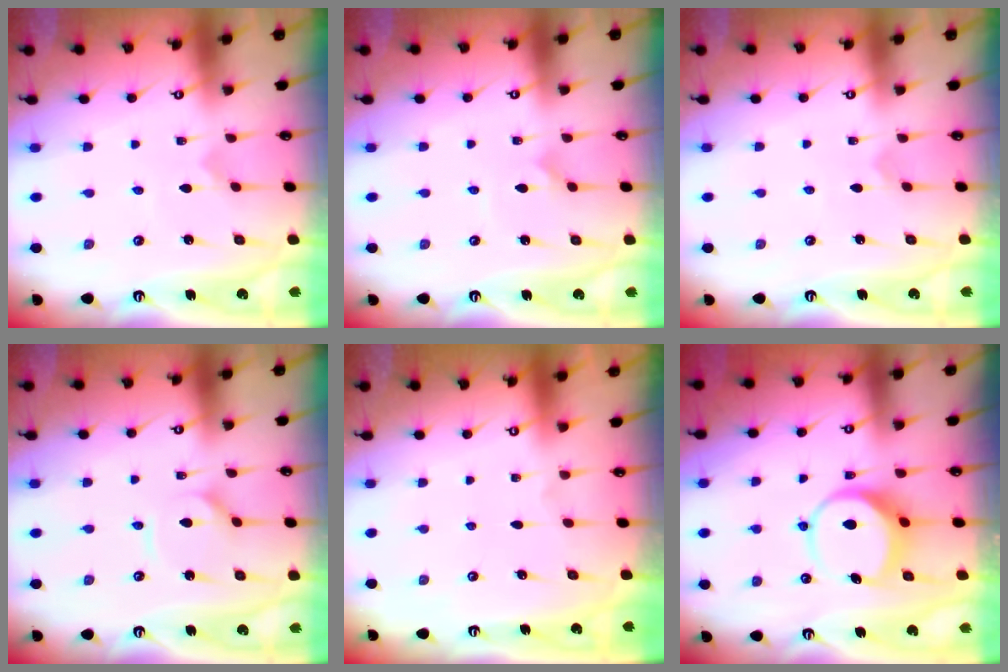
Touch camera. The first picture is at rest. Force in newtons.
{"total": 1.5, "press": 1.5, "slide": 0.1}
{"total": 2.3, "press": 2.3, "slide": 0.2}
{"total": 2.4, "press": 2.4, "slide": 0.3}
{"total": 0.0}
{"total": 8.5, "press": 8.4, "slide": 0.9}